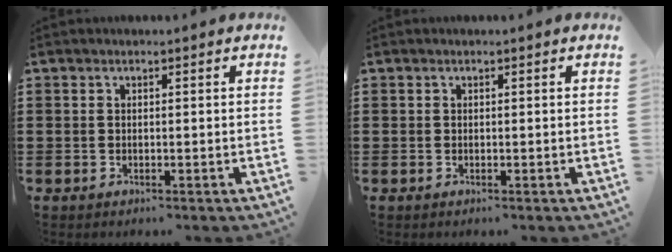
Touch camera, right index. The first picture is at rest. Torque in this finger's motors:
{"motor_torque": [0.15, 0.12, 0.03, 0.02]}